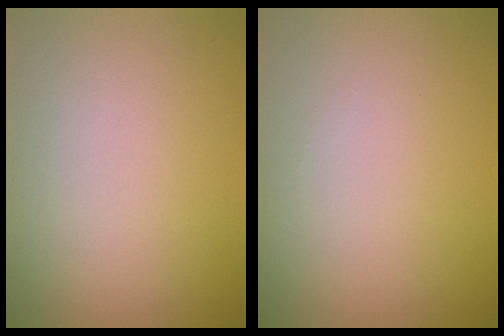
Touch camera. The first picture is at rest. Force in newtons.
{"total": 0.0}